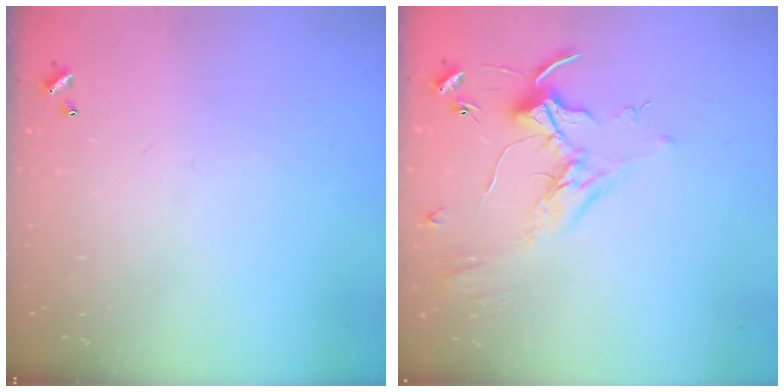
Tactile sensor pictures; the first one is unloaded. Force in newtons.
{"total": 1.7, "press": 1.6, "slide": 0.5}